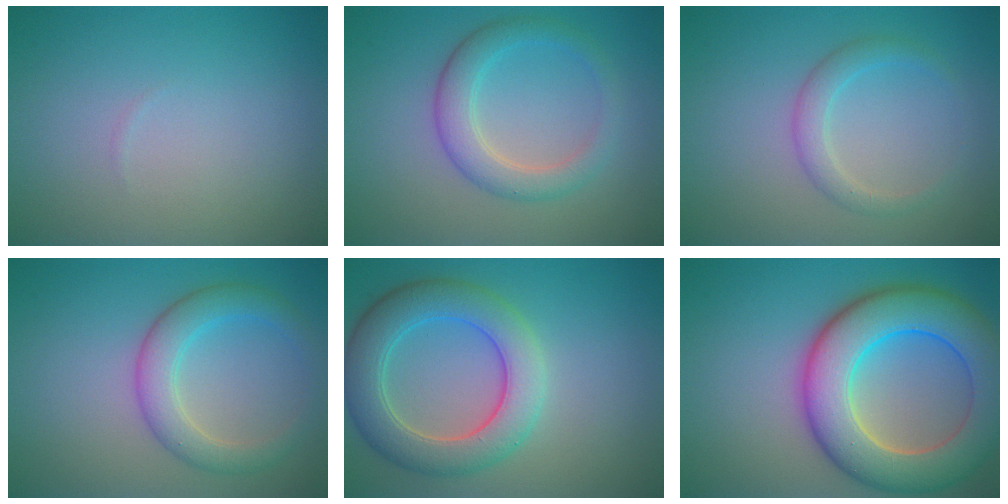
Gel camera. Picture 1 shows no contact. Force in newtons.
{"total": 3.6, "press": 3.6, "slide": 0.1}
{"total": 2.2, "press": 2.2, "slide": 0.0}
{"total": 3.9, "press": 3.9, "slide": 0.0}
{"total": 6.6, "press": 6.5, "slide": 0.5}
{"total": 10.6, "press": 10.5, "slide": 0.5}